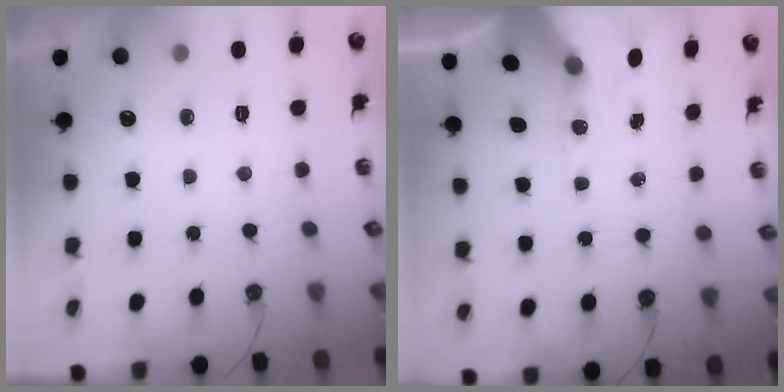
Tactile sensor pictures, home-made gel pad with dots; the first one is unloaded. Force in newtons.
{"total": 10.0, "press": 9.9, "slide": 1.5}